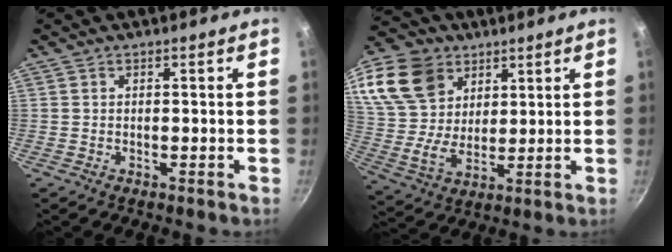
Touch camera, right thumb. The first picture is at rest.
{"total": 19.6, "force": [10.2, 13.6, 9.7], "torque": [-0.196, -0.017, 0.197]}